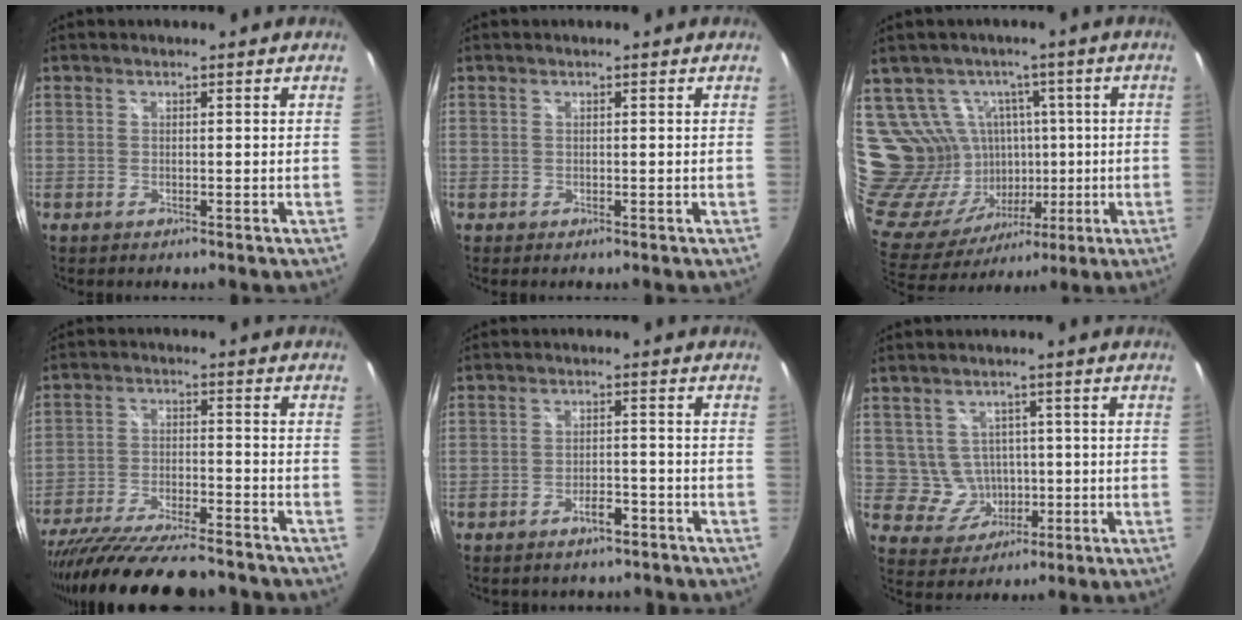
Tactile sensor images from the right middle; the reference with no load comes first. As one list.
[{"total": 0.0}, {"total": 16.5, "force": [4.4, 14.6, 6.4], "torque": [-0.152, -0.004, 0.111]}, {"total": 22.1, "force": [-19.0, 4.1, 10.3], "torque": [-0.197, -0.048, -0.295]}, {"total": 4.4, "force": [-3.4, 2.1, 1.7], "torque": [-0.034, 0.011, -0.041]}, {"total": 5.4, "force": [-0.1, 5.3, 1.2], "torque": [-0.035, 0.013, 0.015]}]